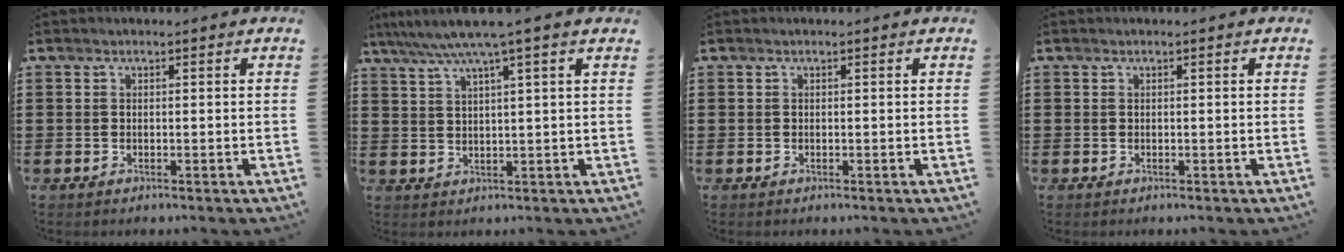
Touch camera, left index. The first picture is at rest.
{"total": 5.2, "force": [3.5, -0.7, 3.8], "torque": [-0.083, -0.010, 0.057]}
{"total": 0.0}
{"total": 0.0}